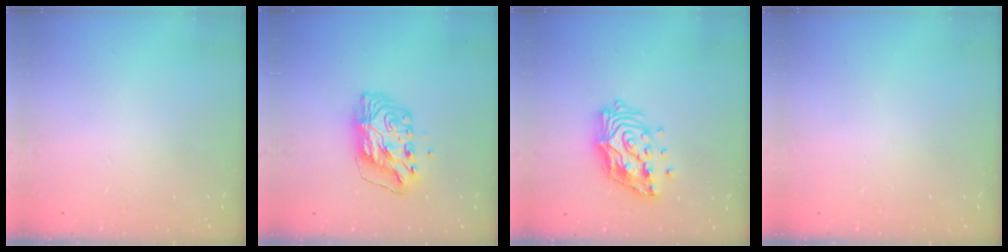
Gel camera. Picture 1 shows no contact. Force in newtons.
{"total": 11.3, "press": 11.3, "slide": 1.1}
{"total": 15.4, "press": 15.3, "slide": 2.1}
{"total": 0.0}